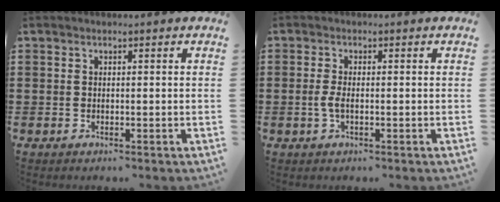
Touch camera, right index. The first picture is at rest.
{"total": 2.3, "force": [-0.5, 0.7, 2.1], "torque": [-0.052, -0.005, -0.014]}